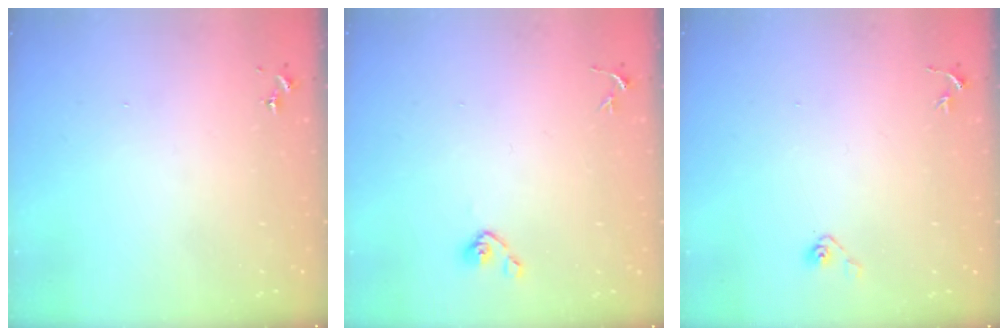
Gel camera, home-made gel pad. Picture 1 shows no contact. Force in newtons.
{"total": 4.8, "press": 4.4, "slide": 2.0}
{"total": 3.7, "press": 3.5, "slide": 1.4}